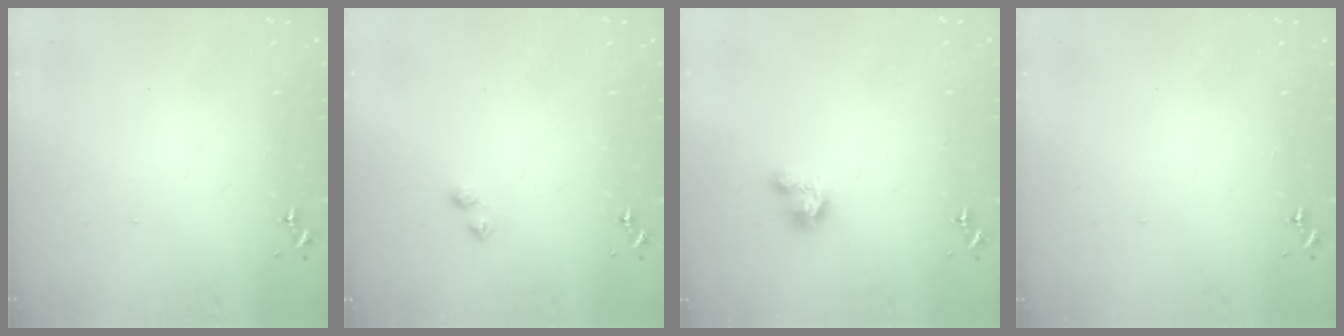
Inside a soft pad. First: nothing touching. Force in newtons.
{"total": 3.1, "press": 3.1, "slide": 0.4}
{"total": 5.3, "press": 5.3, "slide": 0.3}
{"total": 0.0}